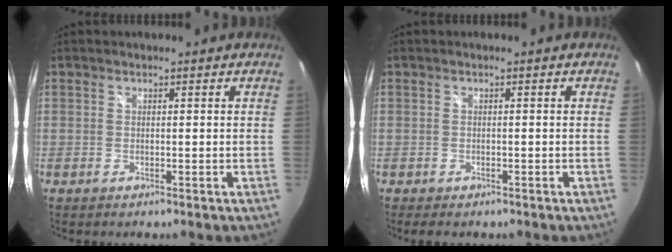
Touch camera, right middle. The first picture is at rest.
{"total": 2.1, "force": [-1.6, 1.1, 1.0], "torque": [-0.021, -0.010, -0.021]}